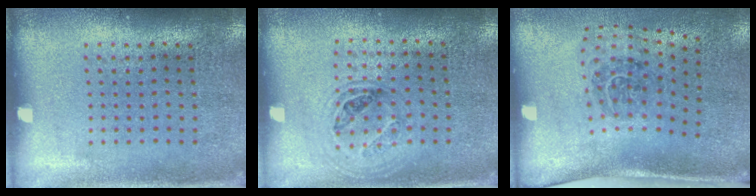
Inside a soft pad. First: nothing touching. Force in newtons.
{"total": 1.0, "press": 0.9, "slide": 0.3}
{"total": 1.8, "press": 1.1, "slide": 1.4}